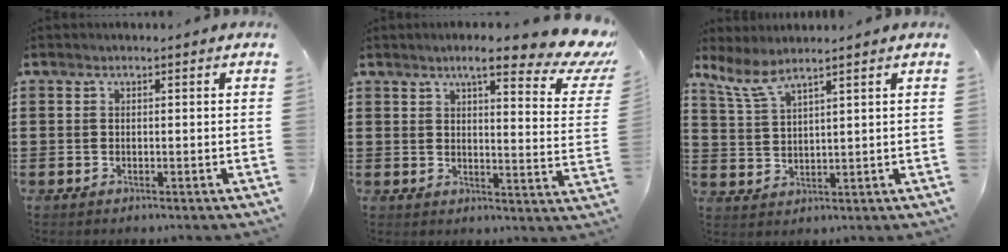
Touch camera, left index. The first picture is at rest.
{"total": 10.1, "force": [7.2, 1.6, 6.8], "torque": [-0.110, -0.034, 0.116]}
{"total": 5.4, "force": [4.4, 0.9, 3.2], "torque": [-0.074, -0.010, 0.080]}